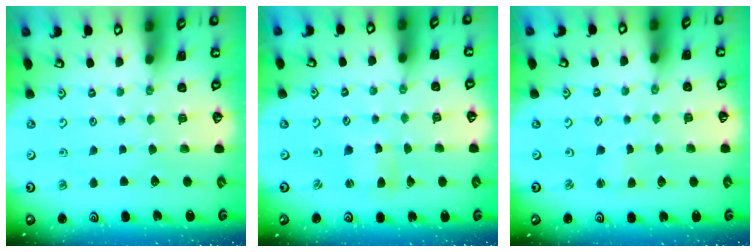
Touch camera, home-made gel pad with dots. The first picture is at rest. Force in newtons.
{"total": 1.5, "press": 1.4, "slide": 0.2}
{"total": 1.5, "press": 1.5, "slide": 0.2}